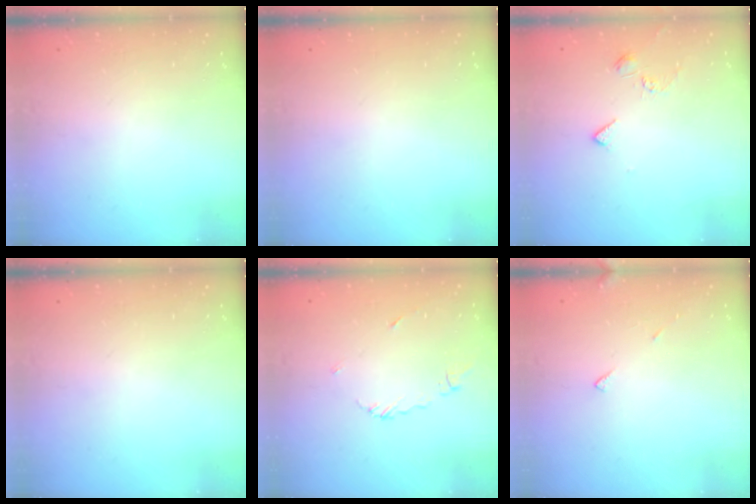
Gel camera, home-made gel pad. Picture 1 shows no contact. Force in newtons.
{"total": 0.0}
{"total": 3.8, "press": 3.8, "slide": 0.6}
{"total": 0.0}
{"total": 6.9, "press": 6.9, "slide": 0.1}
{"total": 5.2, "press": 5.2, "slide": 0.3}